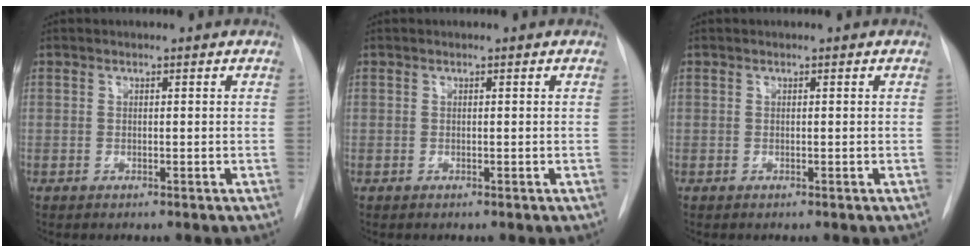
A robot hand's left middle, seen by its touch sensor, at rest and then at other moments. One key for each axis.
{"total": 0.0}
{"total": 0.0}